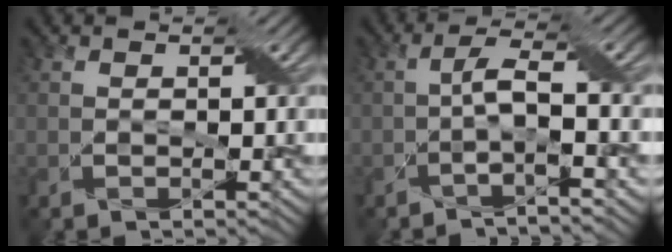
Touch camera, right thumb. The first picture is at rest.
{"total": 3.5, "force": [-1.1, 0.2, 3.3], "torque": [-0.068, 0.013, -0.028]}